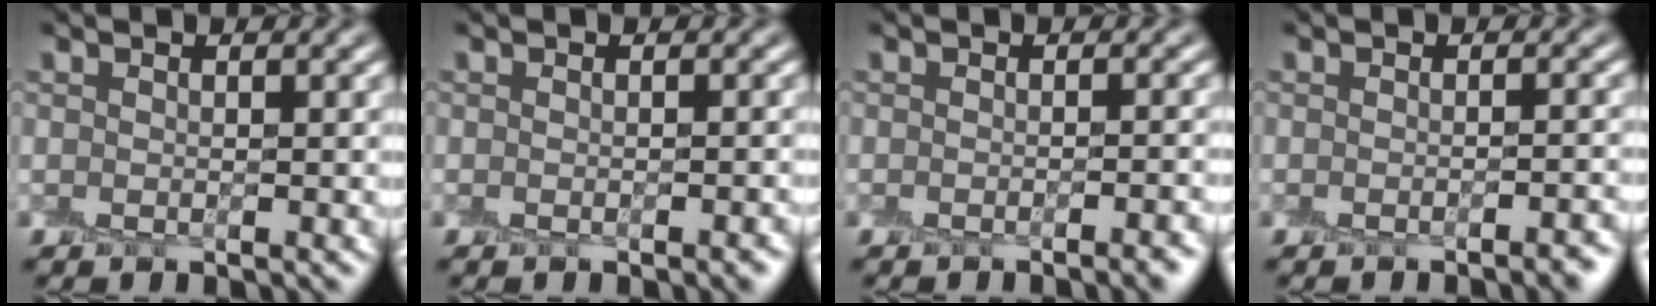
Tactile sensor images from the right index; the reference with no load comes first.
{"total": 1.5, "force": [-1.1, 0.3, 1.0], "torque": [-0.009, -0.001, -0.014]}
{"total": 2.5, "force": [-1.9, 0.2, 1.5], "torque": [-0.015, -0.002, -0.023]}
{"total": 2.3, "force": [-1.9, 0.1, 1.2], "torque": [-0.014, -0.001, -0.024]}